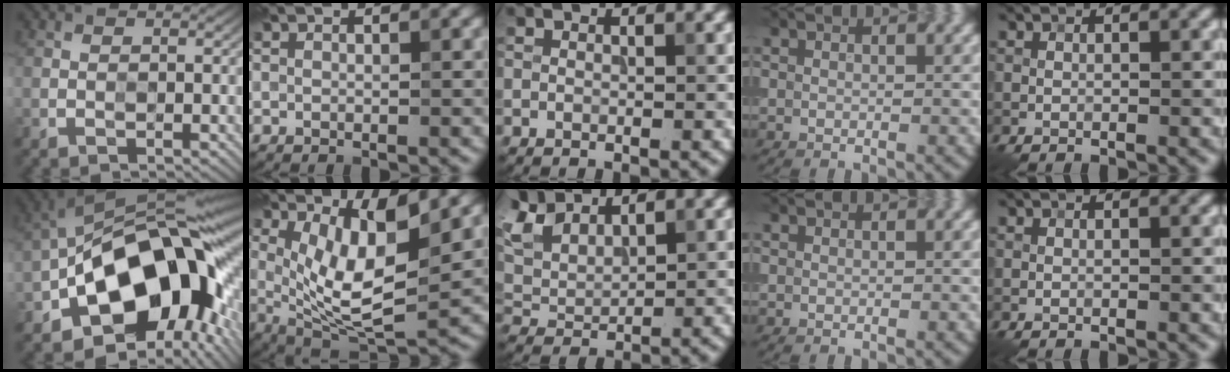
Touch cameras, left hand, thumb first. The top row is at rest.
{"thumb": {"total": 18.3, "force": [-5.6, 10.8, 13.6], "torque": [-0.191, 0.004, -0.093]}, "index": {"total": 7.4, "force": [2.1, 2.2, 6.7], "torque": [-0.129, -0.017, 0.043]}, "middle": {"total": 5.7, "force": [4.5, 2.4, 2.6], "torque": [-0.076, 0.022, 0.085]}}